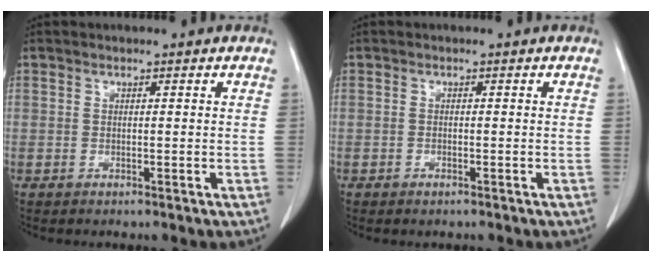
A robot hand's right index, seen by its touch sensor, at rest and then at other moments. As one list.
[{"total": 0.6, "force": [-0.4, 0.3, 0.3], "torque": [-0.009, 0.000, -0.001]}]